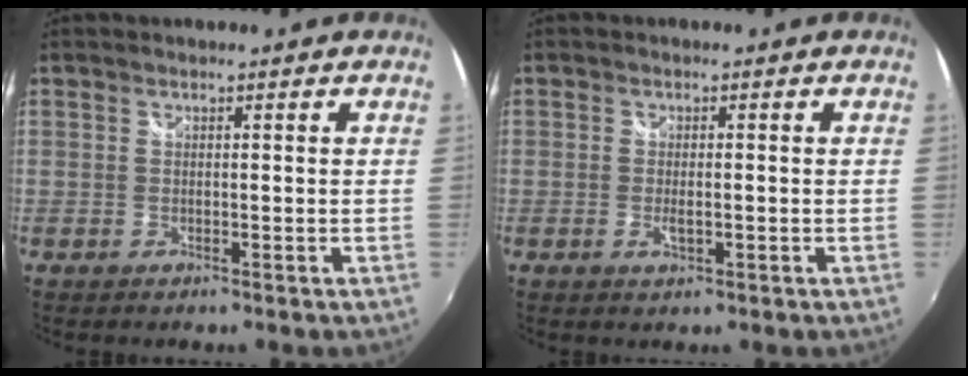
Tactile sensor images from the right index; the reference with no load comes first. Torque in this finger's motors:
{"motor_torque": [-0.05, 0.00, 0.06, 0.00]}